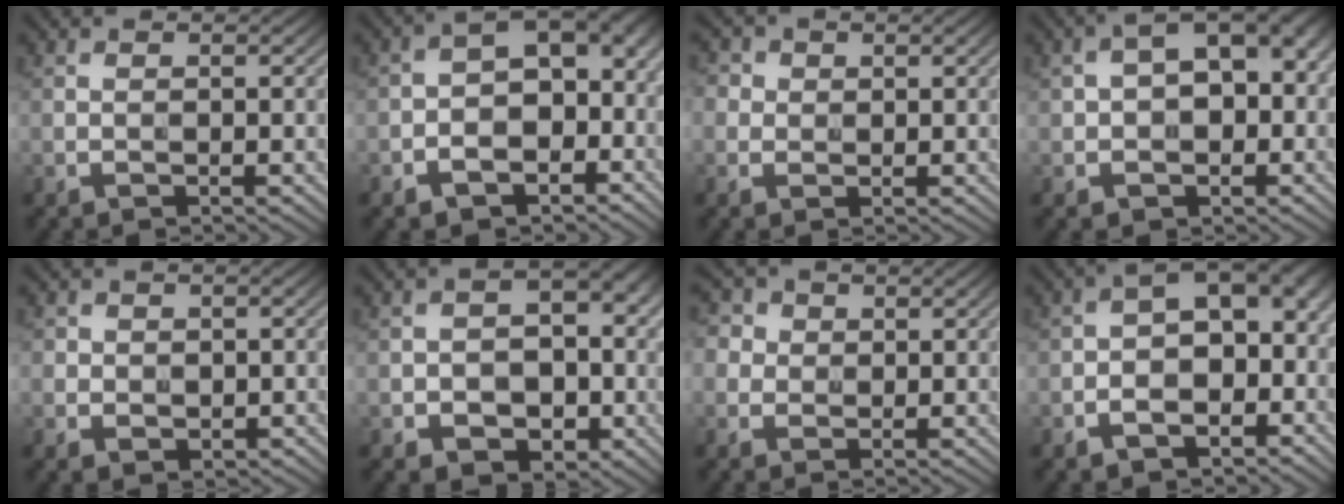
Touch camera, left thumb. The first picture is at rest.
{"total": 12.2, "force": [-3.8, 7.8, 8.5], "torque": [-0.112, -0.020, -0.054]}
{"total": 2.5, "force": [0.6, 2.2, 0.9], "torque": [-0.029, 0.008, 0.006]}
{"total": 10.5, "force": [0.1, 7.3, 7.5], "torque": [-0.097, 0.005, 0.007]}
{"total": 2.5, "force": [-0.1, 2.4, 0.8], "torque": [-0.017, -0.004, -0.002]}
{"total": 9.0, "force": [-2.8, 7.0, 4.9], "torque": [-0.059, -0.010, -0.047]}
{"total": 3.7, "force": [1.0, 3.3, 1.4], "torque": [-0.052, 0.011, 0.007]}
{"total": 11.2, "force": [-3.2, 6.8, 8.3], "torque": [-0.100, -0.007, -0.046]}